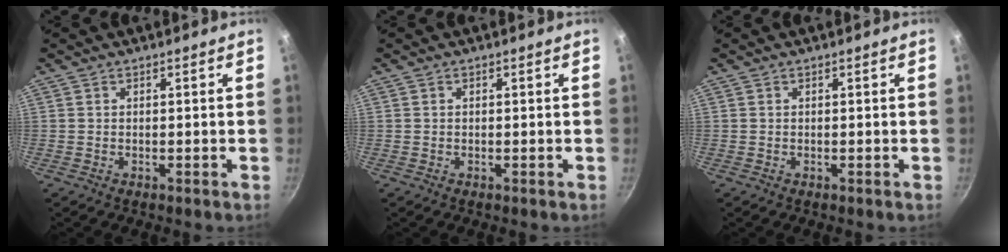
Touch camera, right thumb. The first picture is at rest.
{"total": 0.0}
{"total": 0.0}